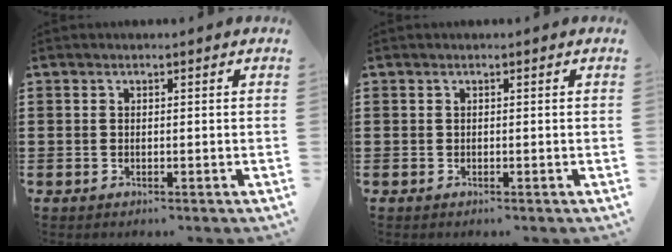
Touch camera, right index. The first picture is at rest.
{"total": 0.0}